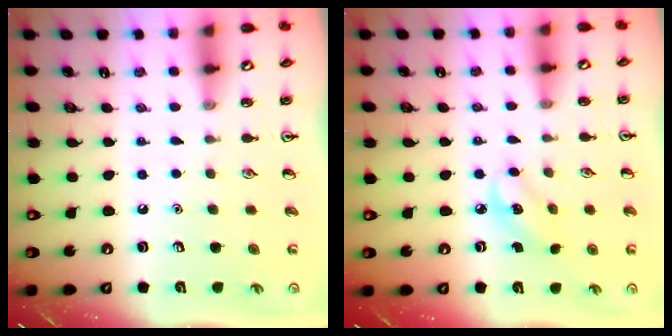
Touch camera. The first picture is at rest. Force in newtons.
{"total": 3.0, "press": 2.9, "slide": 0.8}